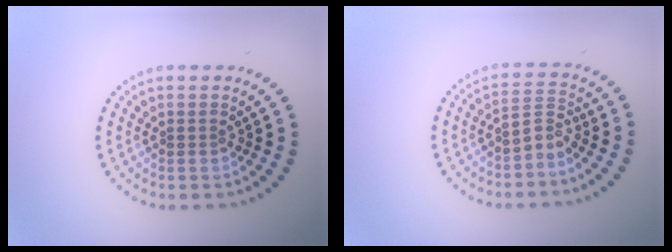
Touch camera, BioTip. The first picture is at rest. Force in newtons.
{"total": 2.2, "press": 1.5, "slide": 1.6}